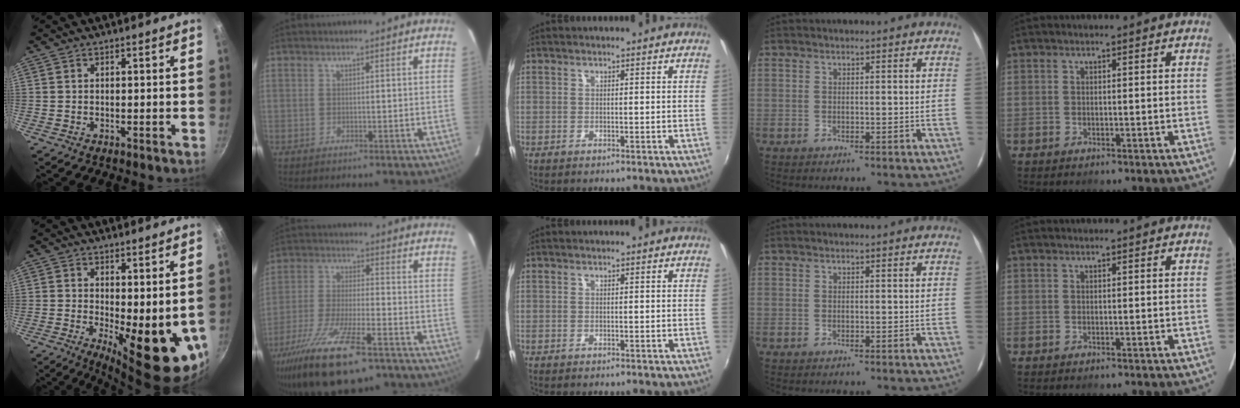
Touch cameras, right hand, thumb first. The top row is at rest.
{"thumb": {"total": 12.6, "force": [-0.2, 4.5, 11.8], "torque": [-0.133, -0.024, 0.010]}, "index": {"total": 19.4, "force": [-13.1, 5.7, 13.1], "torque": [-0.267, -0.056, -0.231]}}